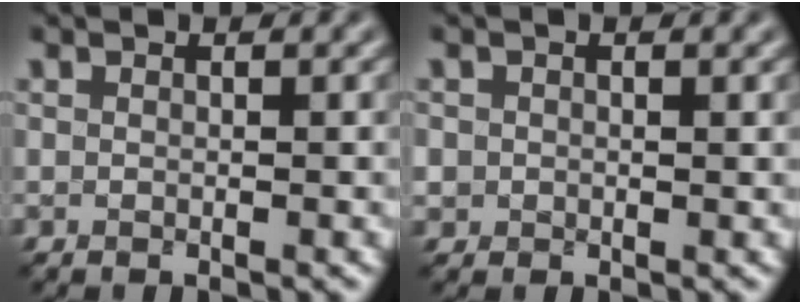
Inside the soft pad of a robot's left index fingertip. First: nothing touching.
{"total": 1.2, "force": [0.3, 1.1, 0.4], "torque": [-0.007, -0.003, 0.006]}